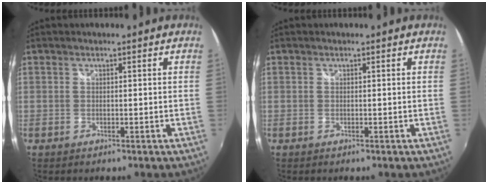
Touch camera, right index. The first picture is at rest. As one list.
[{"total": 0.0}]